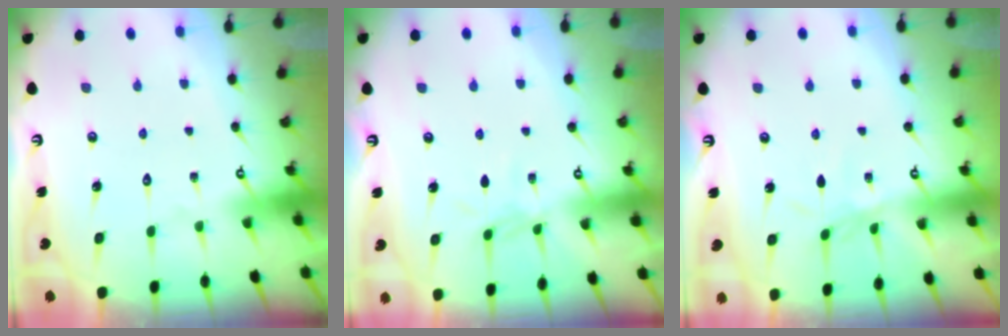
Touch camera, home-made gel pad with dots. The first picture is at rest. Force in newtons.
{"total": 4.7, "press": 4.7, "slide": 0.2}
{"total": 2.6, "press": 2.6, "slide": 0.4}